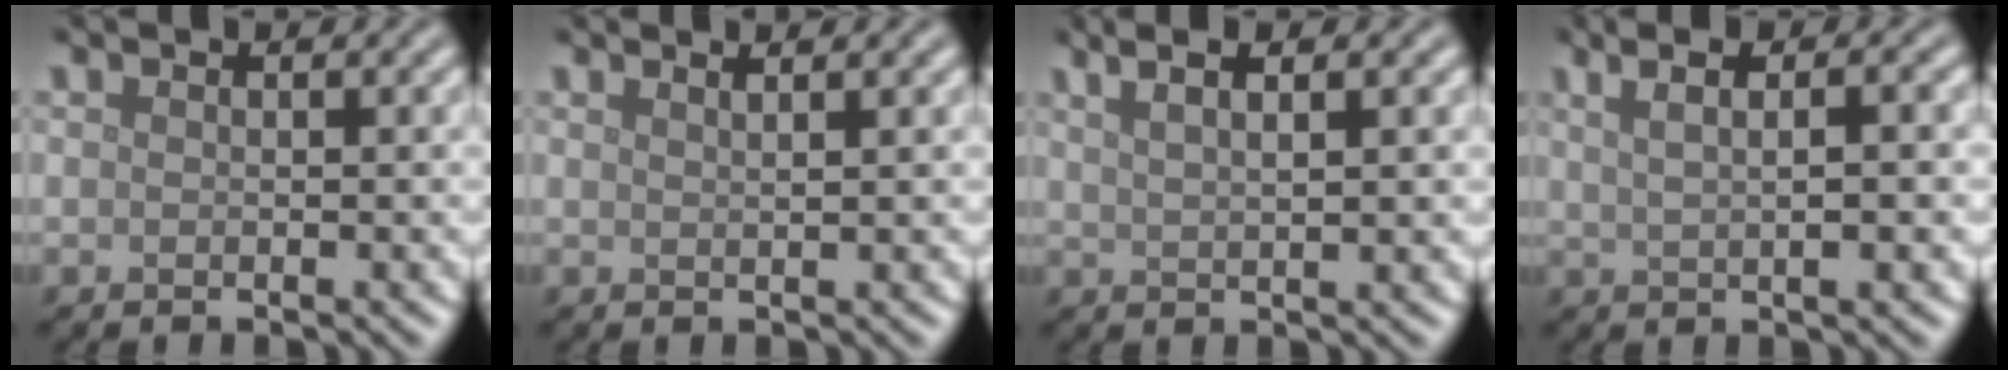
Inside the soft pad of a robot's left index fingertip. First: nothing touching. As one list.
[{"total": 2.0, "force": [1.4, 0.8, 1.2], "torque": [0.004, 0.005, -0.004]}, {"total": 4.6, "force": [2.8, 1.7, 3.3], "torque": [-0.033, 0.018, 0.020]}, {"total": 6.8, "force": [2.6, 2.9, 5.5], "torque": [-0.060, 0.030, 0.017]}]